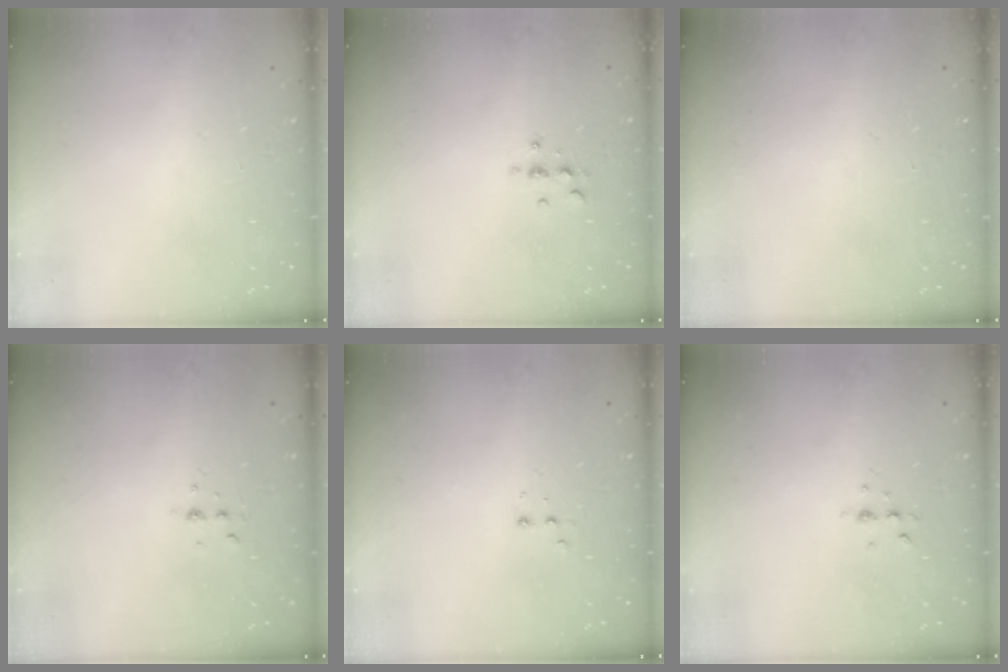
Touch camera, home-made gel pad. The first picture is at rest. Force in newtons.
{"total": 3.0, "press": 3.0, "slide": 0.4}
{"total": 0.0}
{"total": 3.1, "press": 3.0, "slide": 0.9}
{"total": 2.4, "press": 2.2, "slide": 0.9}
{"total": 3.6, "press": 3.5, "slide": 0.7}